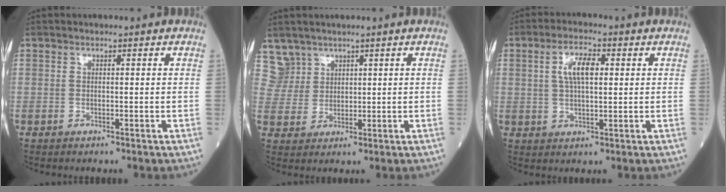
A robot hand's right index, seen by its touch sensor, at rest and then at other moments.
{"total": 4.1, "force": [3.1, 2.6, -0.8], "torque": [0.020, 0.009, 0.068]}
{"total": 5.9, "force": [1.5, 2.0, 5.3], "torque": [-0.104, 0.012, 0.030]}